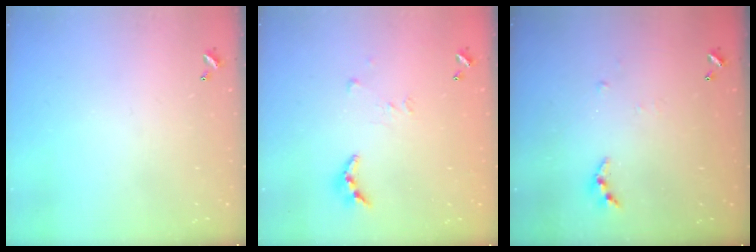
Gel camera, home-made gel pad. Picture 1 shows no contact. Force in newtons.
{"total": 7.1, "press": 7.1, "slide": 0.2}
{"total": 4.2, "press": 4.2, "slide": 0.3}